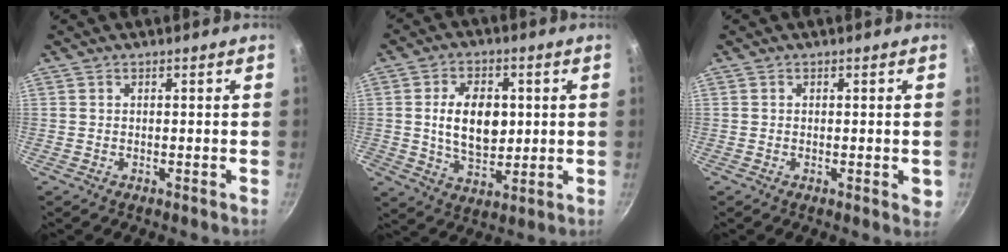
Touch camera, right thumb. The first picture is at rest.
{"total": 11.2, "force": [1.2, 7.2, 8.4], "torque": [-0.118, -0.008, 0.023]}
{"total": 1.7, "force": [-0.2, 0.5, 1.6], "torque": [-0.019, -0.002, -0.004]}